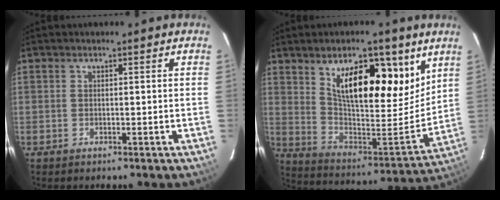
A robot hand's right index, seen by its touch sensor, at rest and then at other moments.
{"total": 20.9, "force": [11.5, 8.6, 15.1], "torque": [-0.237, 0.000, 0.204]}